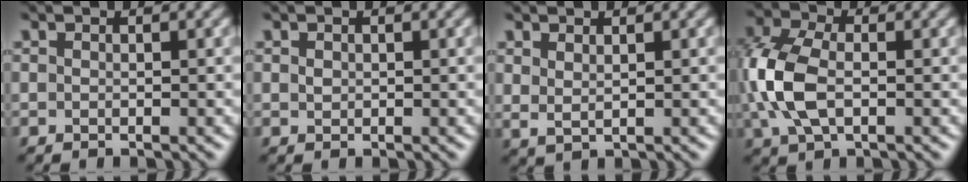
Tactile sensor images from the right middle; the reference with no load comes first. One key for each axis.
{"total": 0.5, "fx": 0.2, "fy": 0.4, "fz": 0.2, "tx": -0.006, "ty": -0.001, "tz": 0.004}
{"total": 1.3, "fx": 0.9, "fy": 0.4, "fz": 0.8, "tx": -0.021, "ty": -0.006, "tz": 0.021}
{"total": 6.6, "fx": -0.3, "fy": 4.1, "fz": 5.2, "tx": -0.135, "ty": 0.002, "tz": -0.014}